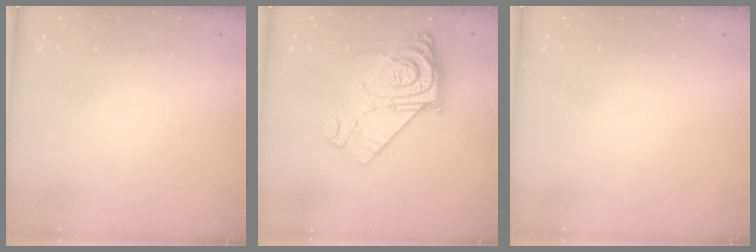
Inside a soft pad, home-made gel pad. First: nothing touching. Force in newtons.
{"total": 14.9, "press": 14.8, "slide": 1.0}
{"total": 0.0}